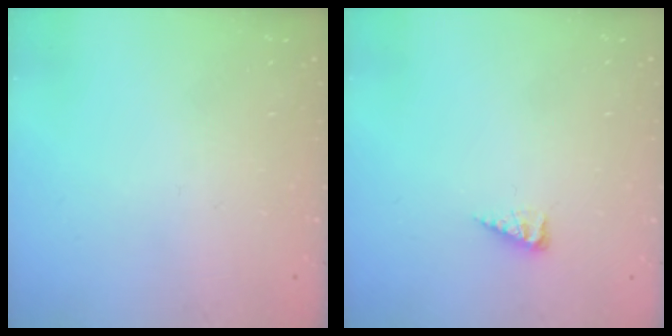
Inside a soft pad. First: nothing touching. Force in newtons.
{"total": 2.9, "press": 2.9, "slide": 0.3}